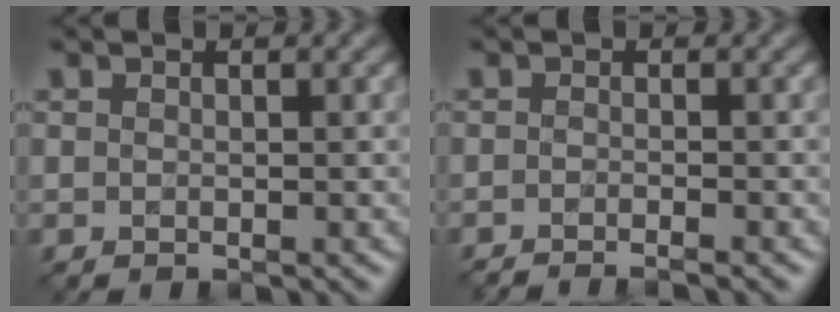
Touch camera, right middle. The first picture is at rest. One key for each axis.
{"total": 2.6, "fx": -1.8, "fy": 0.5, "fz": 1.8, "tx": -0.015, "ty": -0.005, "tz": -0.037}